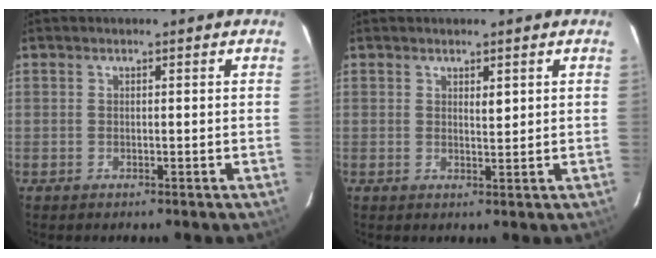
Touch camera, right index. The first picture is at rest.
{"total": 1.4, "force": [0.7, 0.4, 1.1], "torque": [-0.019, -0.002, 0.013]}